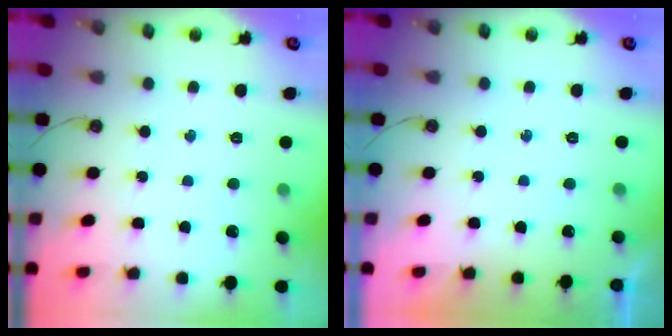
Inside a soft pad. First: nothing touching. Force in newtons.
{"total": 0.0}